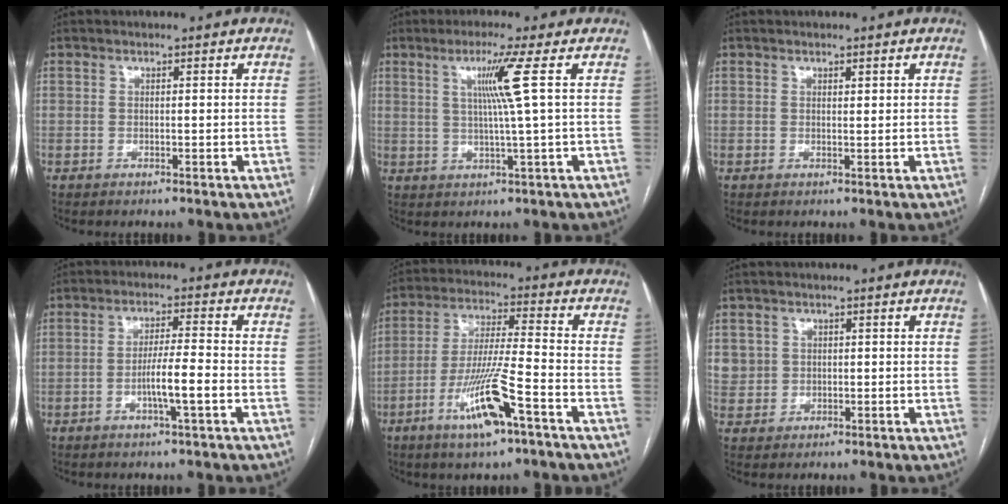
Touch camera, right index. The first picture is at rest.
{"total": 6.2, "force": [1.7, -2.0, 5.6], "torque": [-0.109, -0.004, 0.037]}
{"total": 0.7, "force": [0.5, 0.2, 0.5], "torque": [-0.007, -0.003, 0.007]}
{"total": 5.7, "force": [-1.9, 0.0, 5.3], "torque": [-0.098, -0.002, -0.035]}
{"total": 12.0, "force": [-6.0, 0.8, 10.4], "torque": [-0.202, -0.013, -0.110]}
{"total": 3.2, "force": [1.0, 3.1, 0.1], "torque": [0.010, 0.006, 0.020]}